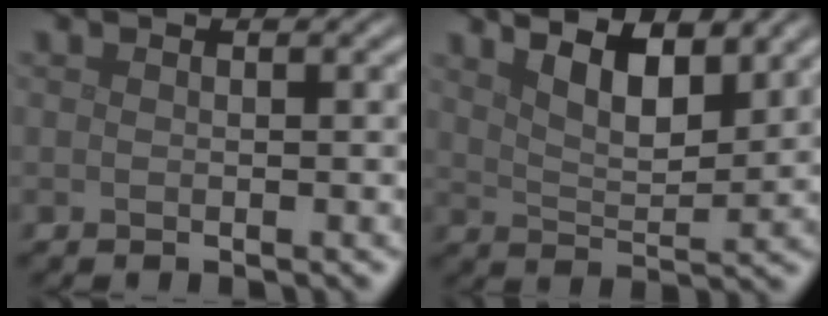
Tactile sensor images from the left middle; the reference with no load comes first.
{"total": 5.5, "force": [3.7, 1.8, 3.7], "torque": [-0.064, 0.008, 0.053]}